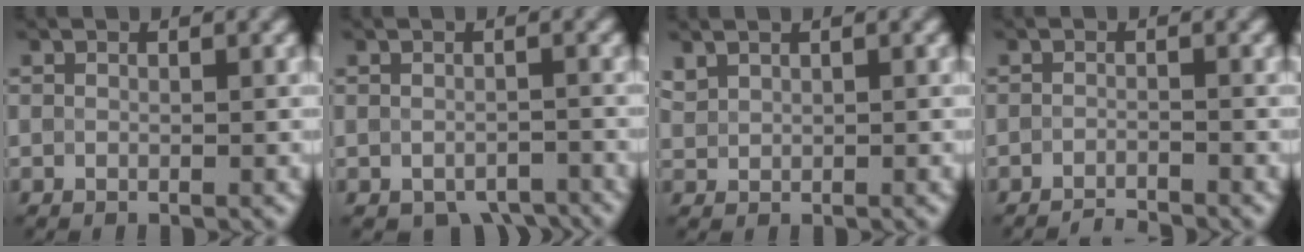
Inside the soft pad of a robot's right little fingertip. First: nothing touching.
{"total": 2.8, "force": [-2.2, 1.4, 1.1], "torque": [-0.009, -0.011, -0.028]}
{"total": 1.0, "force": [0.9, 0.4, 0.1], "torque": [-0.006, 0.003, 0.025]}
{"total": 1.8, "force": [-1.7, 0.2, 0.6], "torque": [0.001, -0.002, -0.033]}